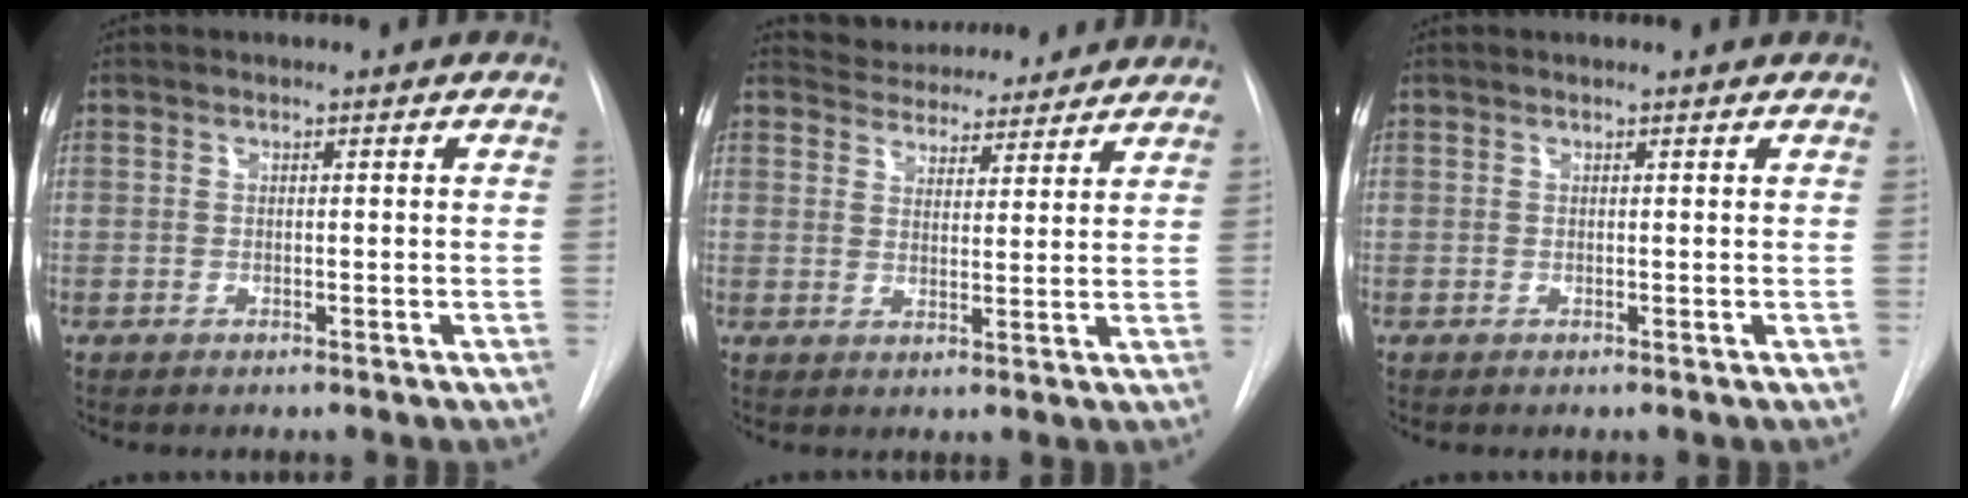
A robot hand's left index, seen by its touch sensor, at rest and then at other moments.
{"total": 9.7, "force": [9.1, 2.6, 1.7], "torque": [-0.019, 0.012, 0.126]}
{"total": 0.0}